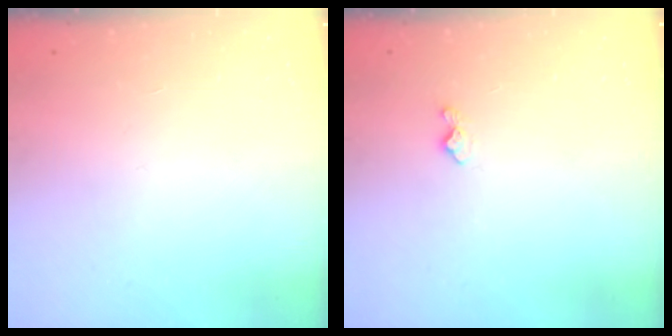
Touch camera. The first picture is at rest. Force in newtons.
{"total": 3.5, "press": 3.5, "slide": 0.4}